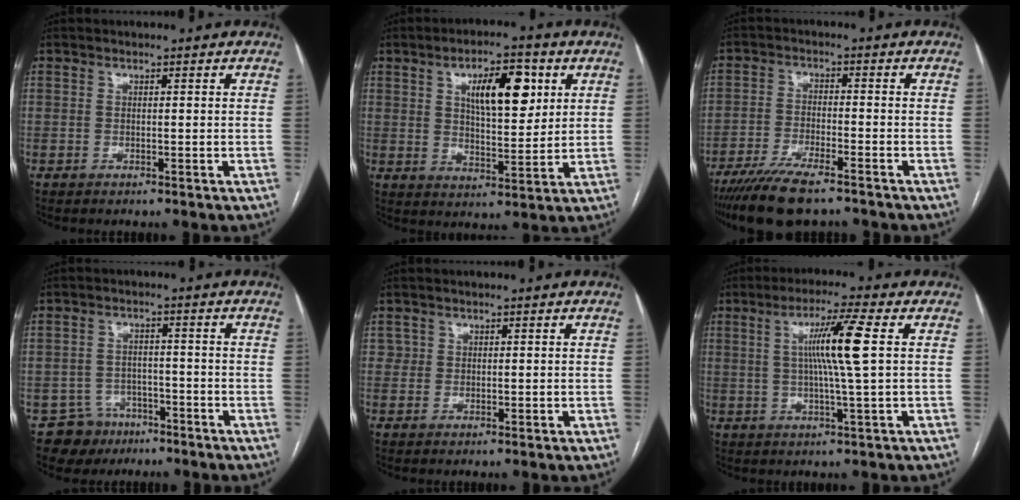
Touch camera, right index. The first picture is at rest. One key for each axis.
{"total": 10.8, "fx": 4.1, "fy": 4.0, "fz": 9.2, "tx": -0.147, "ty": 0.007, "tz": 0.069}
{"total": 10.3, "fx": -8.0, "fy": 2.0, "fz": 6.2, "tx": -0.107, "ty": -0.023, "tz": -0.137}
{"total": 5.8, "fx": -3.6, "fy": 4.5, "fz": -0.3, "tx": 0.013, "ty": 0.010, "tz": -0.055}
{"total": 1.6, "fx": 0.5, "fy": 1.5, "fz": 0.2, "tx": 0.007, "ty": 0.002, "tz": 0.005}
{"total": 8.6, "fx": 1.6, "fy": -1.0, "fz": 8.4, "tx": -0.152, "ty": 0.002, "tz": 0.030}